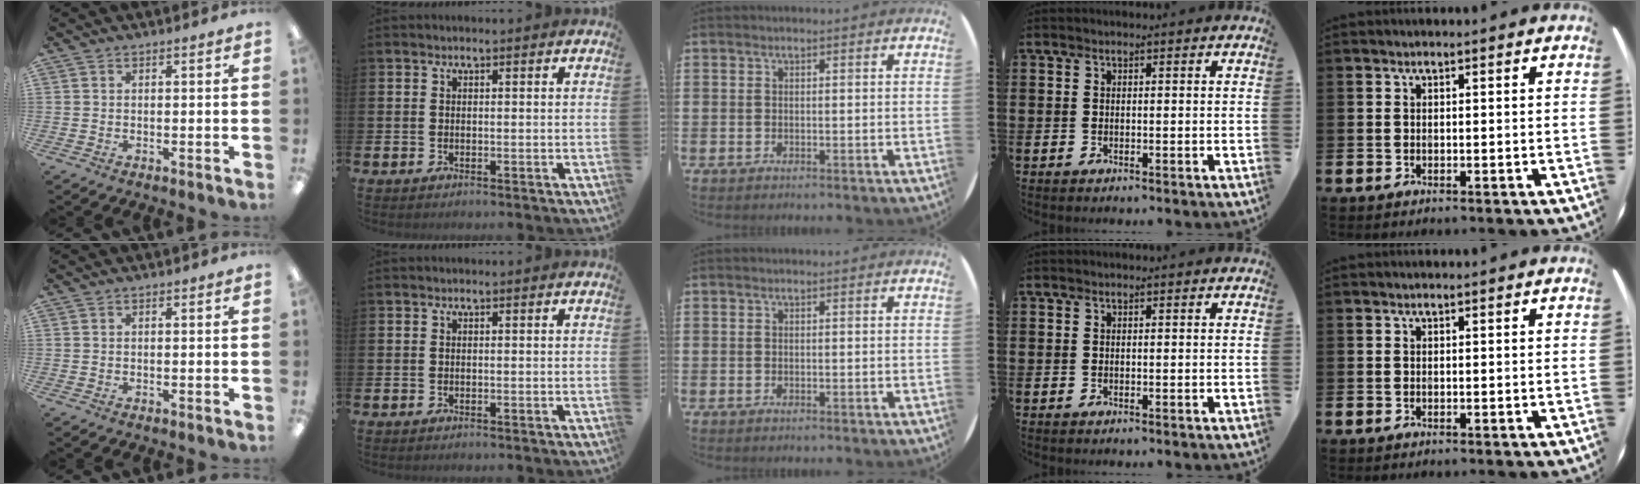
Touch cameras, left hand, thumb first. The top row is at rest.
{}